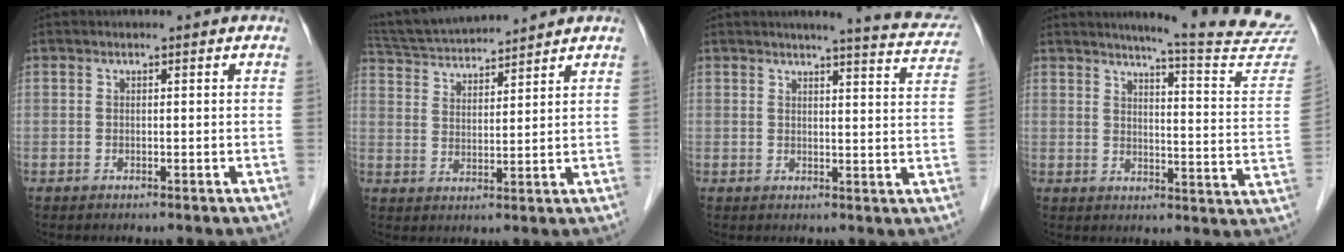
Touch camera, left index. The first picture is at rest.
{"total": 11.5, "force": [10.8, 0.6, 3.9], "torque": [-0.081, 0.022, 0.190]}
{"total": 8.9, "force": [8.1, 0.8, 3.7], "torque": [-0.035, -0.017, 0.070]}
{"total": 17.8, "force": [16.7, -1.1, 6.2], "torque": [-0.080, -0.112, 0.182]}